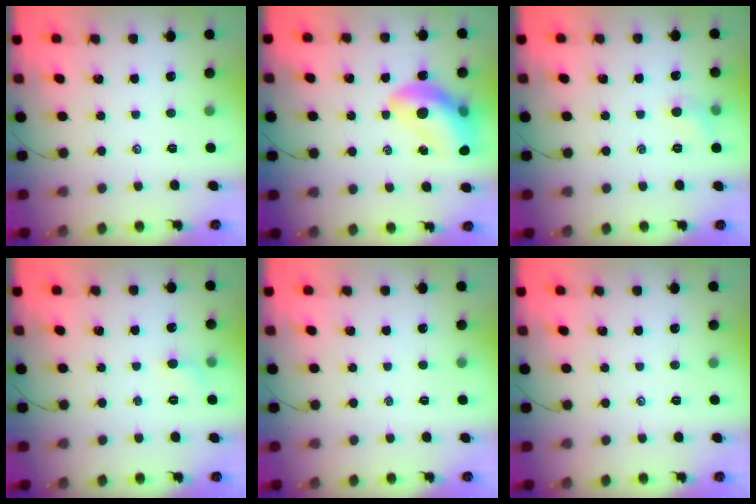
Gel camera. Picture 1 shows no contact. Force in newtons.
{"total": 14.1, "press": 13.6, "slide": 3.8}
{"total": 5.1, "press": 4.9, "slide": 1.4}
{"total": 3.8, "press": 3.6, "slide": 1.3}
{"total": 0.0}
{"total": 0.0}